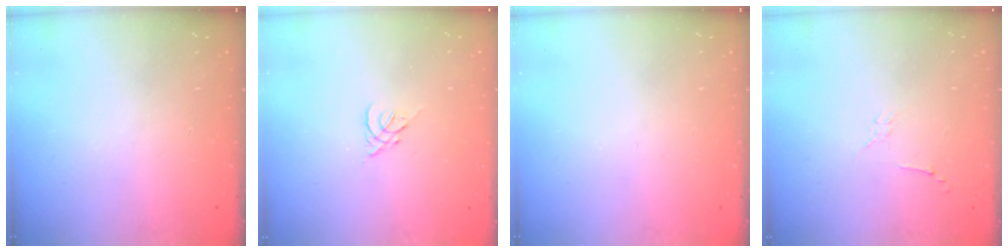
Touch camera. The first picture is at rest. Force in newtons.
{"total": 1.3, "press": 1.2, "slide": 0.6}
{"total": 0.0}
{"total": 3.3, "press": 3.2, "slide": 0.8}